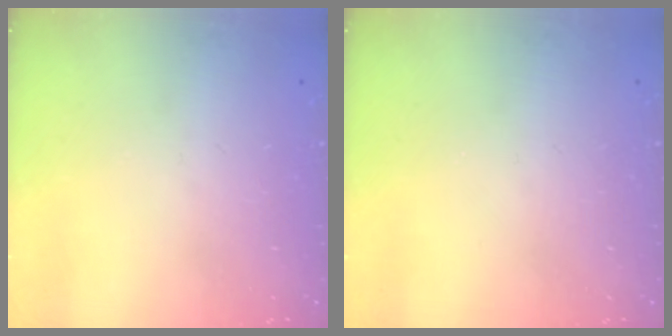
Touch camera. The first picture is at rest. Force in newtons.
{"total": 0.0}